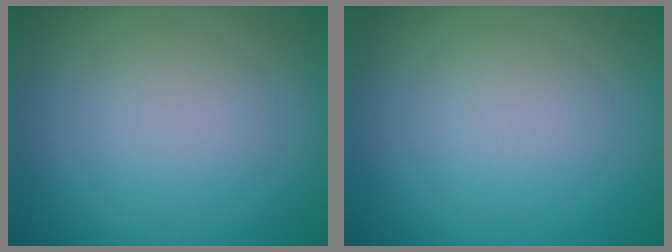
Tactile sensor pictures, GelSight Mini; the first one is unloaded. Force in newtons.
{"total": 0.0}